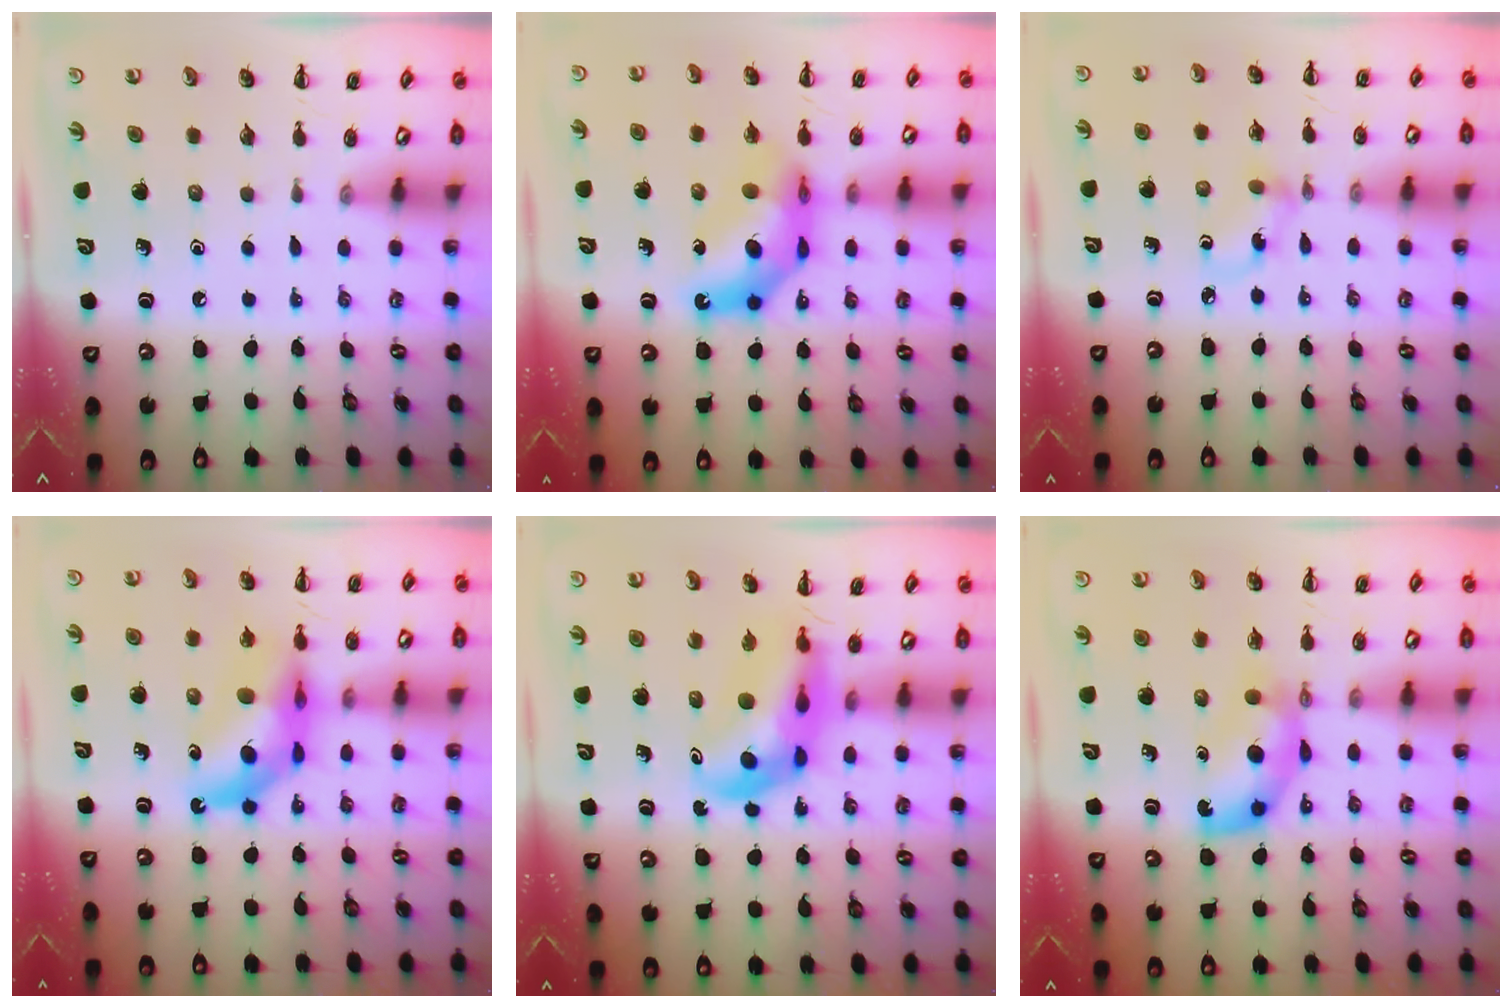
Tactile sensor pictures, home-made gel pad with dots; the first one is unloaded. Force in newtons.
{"total": 10.4, "press": 9.8, "slide": 3.4}
{"total": 3.0, "press": 2.9, "slide": 0.7}
{"total": 11.5, "press": 10.9, "slide": 3.5}
{"total": 10.4, "press": 9.9, "slide": 3.3}
{"total": 7.9, "press": 7.9, "slide": 0.9}